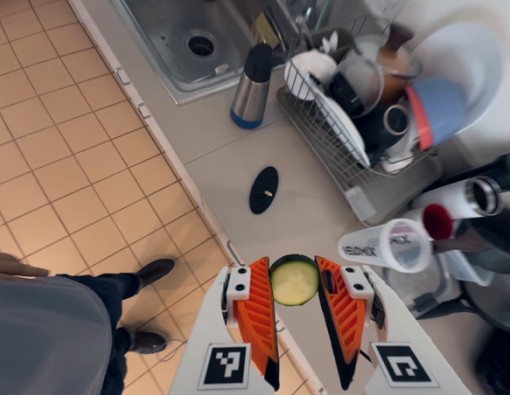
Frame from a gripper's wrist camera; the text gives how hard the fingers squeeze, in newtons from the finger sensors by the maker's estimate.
{"total": 8.3, "left": 8.4, "right": 8.2}